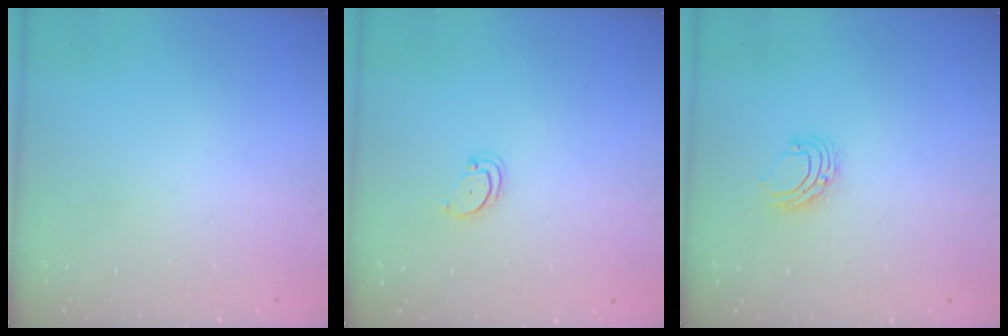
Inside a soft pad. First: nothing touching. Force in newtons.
{"total": 2.7, "press": 2.7, "slide": 0.3}
{"total": 5.5, "press": 5.4, "slide": 0.6}